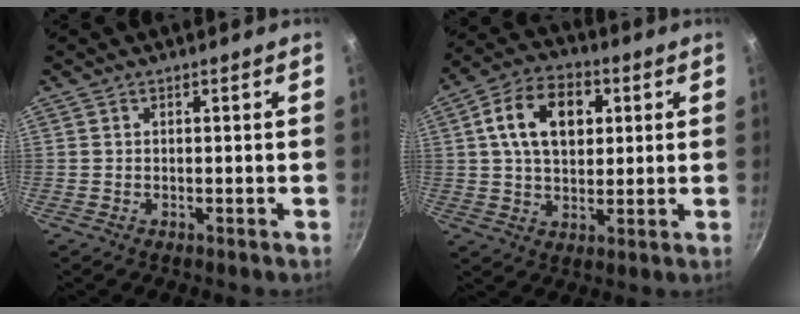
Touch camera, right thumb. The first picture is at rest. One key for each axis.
{"total": 13.6, "fx": 3.5, "fy": 9.0, "fz": 9.6, "tx": -0.140, "ty": 0.009, "tz": 0.047}